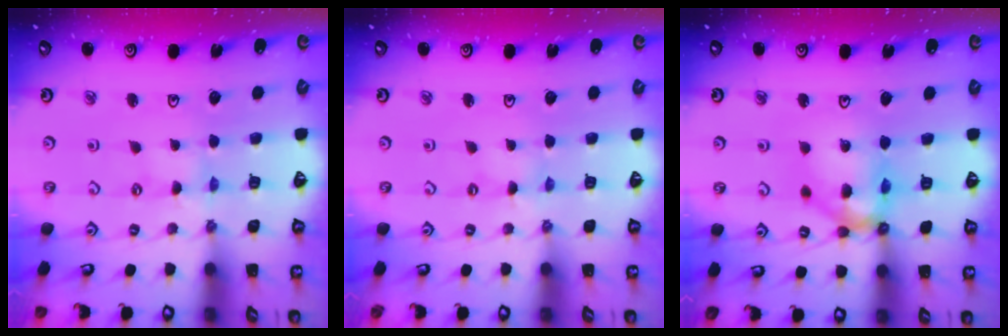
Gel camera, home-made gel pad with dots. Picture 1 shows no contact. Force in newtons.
{"total": 0.0}
{"total": 13.0, "press": 12.9, "slide": 1.9}